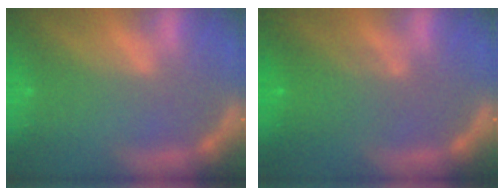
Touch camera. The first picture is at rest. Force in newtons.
{"total": 4.1}